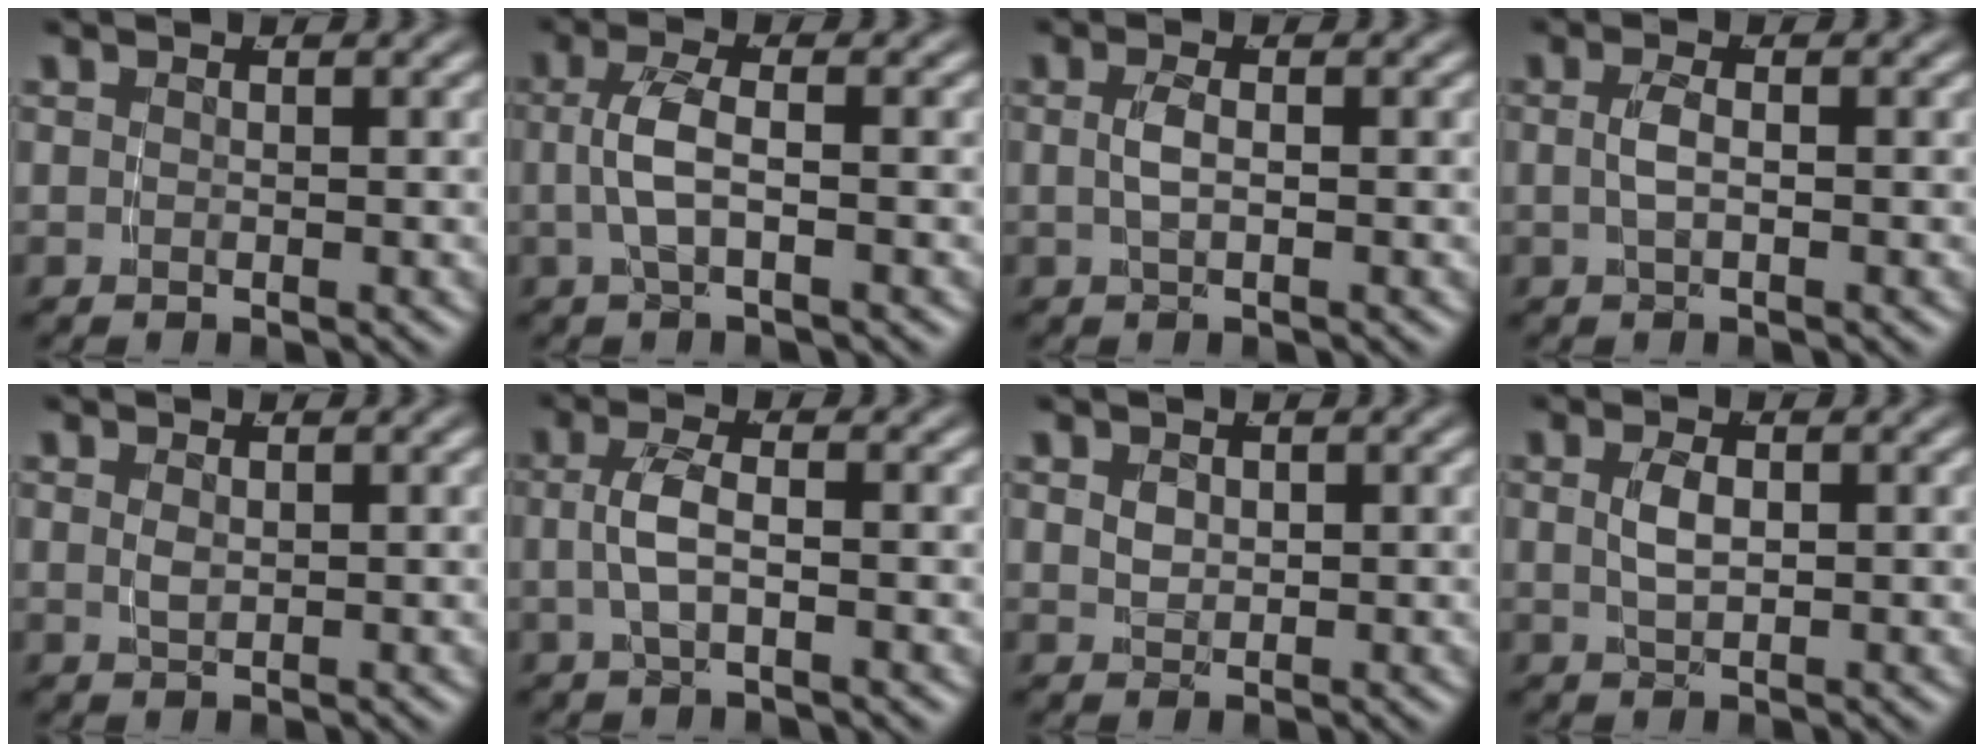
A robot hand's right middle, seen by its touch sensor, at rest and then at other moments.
{"total": 2.9, "force": [-0.2, 0.5, 2.8], "torque": [-0.065, 0.001, -0.001]}
{"total": 1.5, "force": [-0.2, 0.0, 1.5], "torque": [-0.034, -0.002, 0.002]}
{"total": 1.6, "force": [-0.3, 0.0, 1.5], "torque": [-0.033, -0.001, -0.001]}
{"total": 0.7, "force": [0.3, -0.2, 0.7], "torque": [-0.014, -0.009, 0.015]}
{"total": 2.5, "force": [-0.3, 0.4, 2.5], "torque": [-0.056, 0.000, -0.003]}
{"total": 0.9, "force": [0.4, 0.4, 0.7], "torque": [-0.017, -0.008, 0.018]}
{"total": 1.8, "force": [0.1, 0.4, 1.8], "torque": [-0.037, -0.006, 0.011]}